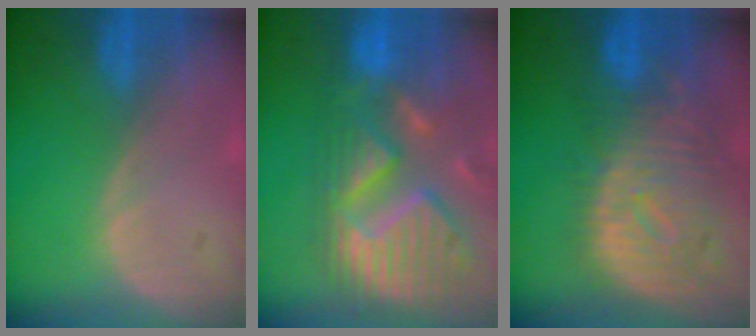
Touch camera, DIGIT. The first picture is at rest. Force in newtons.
{"total": 13.9, "press": 11.7, "slide": 7.5}
{"total": 11.9, "press": 10.2, "slide": 6.1}